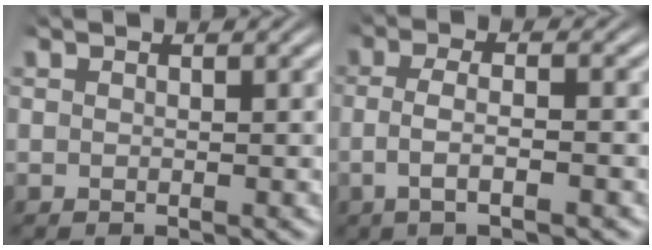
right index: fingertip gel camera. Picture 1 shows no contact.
{"total": 3.6, "force": [-1.0, 1.0, 3.3], "torque": [-0.066, -0.007, -0.016]}